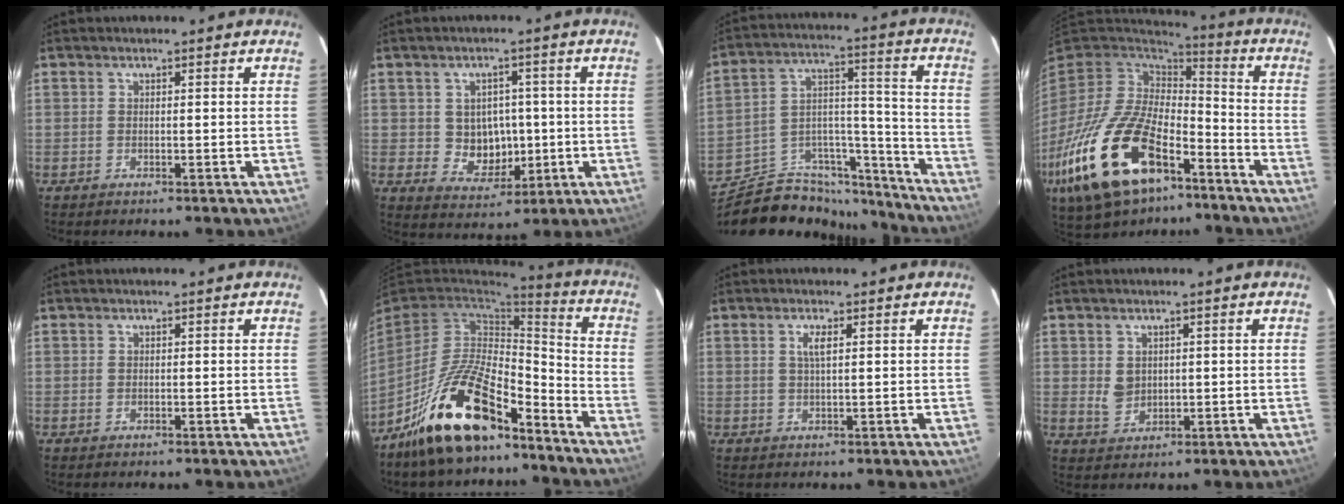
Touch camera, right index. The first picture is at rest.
{"total": 7.0, "force": [-0.1, 6.3, 2.8], "torque": [-0.057, 0.008, 0.015]}
{"total": 18.7, "force": [-15.4, 8.9, 5.8], "torque": [-0.101, 0.073, -0.225]}
{"total": 27.8, "force": [-14.3, 14.1, 19.3], "torque": [-0.418, -0.037, -0.243]}
{"total": 0.0}
{"total": 18.9, "force": [-12.9, 6.9, 11.9], "torque": [-0.238, 0.001, -0.230]}
{"total": 2.1, "force": [0.7, 0.3, 2.0], "torque": [-0.038, 0.002, 0.013]}
{"total": 3.5, "force": [0.5, 3.1, 1.5], "torque": [-0.026, 0.001, 0.018]}